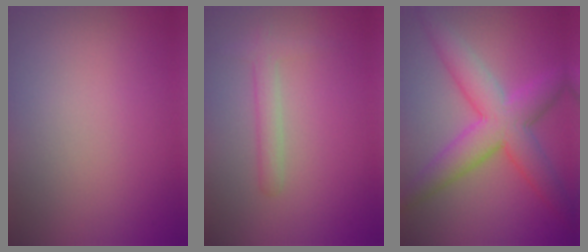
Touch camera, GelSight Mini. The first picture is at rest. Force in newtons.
{"total": 1.8, "press": 1.8, "slide": 0.1}
{"total": 7.2, "press": 7.2, "slide": 0.2}